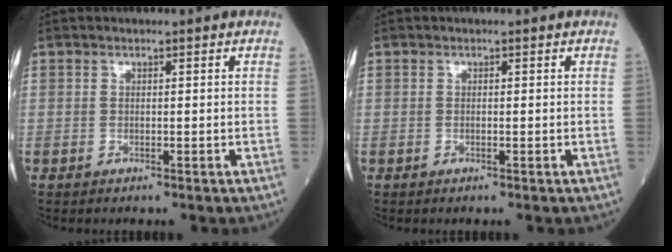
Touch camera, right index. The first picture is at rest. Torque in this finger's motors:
{"motor_torque": [0.00, 0.00, 0.00, 0.00]}